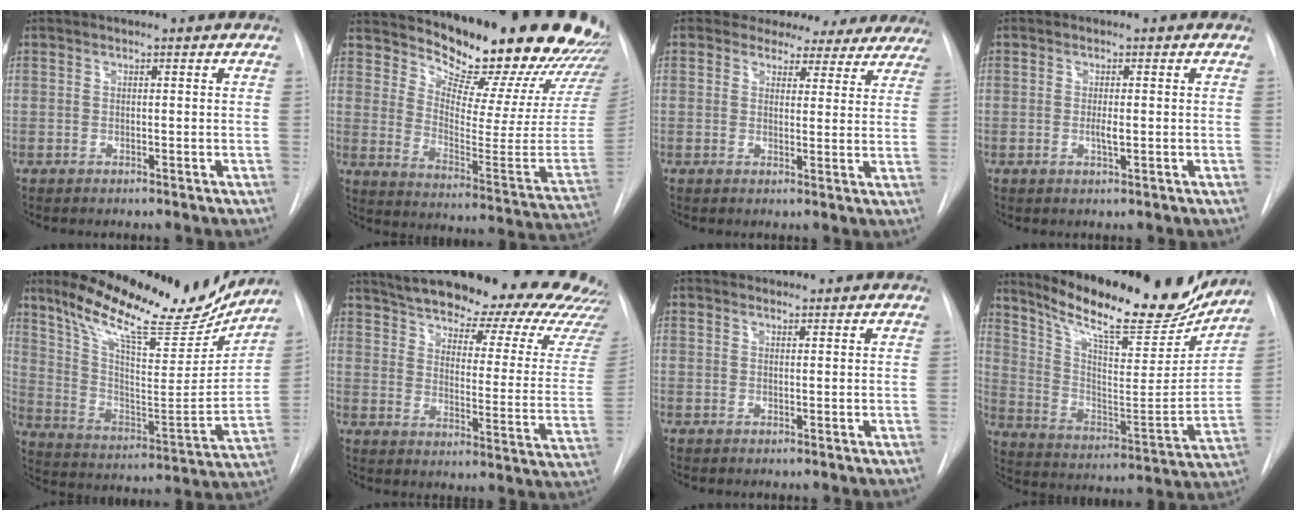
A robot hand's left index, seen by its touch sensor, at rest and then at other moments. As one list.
[{"total": 23.4, "force": [21.1, 4.0, 9.4], "torque": [-0.139, -0.110, 0.269]}, {"total": 13.1, "force": [11.6, 5.5, 2.2], "torque": [0.000, -0.005, 0.110]}, {"total": 1.5, "force": [-0.2, 0.3, 1.5], "torque": [-0.028, -0.002, -0.004]}, {"total": 22.5, "force": [18.8, 5.0, 11.2], "torque": [-0.187, -0.021, 0.291]}, {"total": 30.8, "force": [26.3, 5.5, 15.0], "torque": [-0.206, -0.081, 0.322]}, {"total": 1.0, "force": [0.9, 0.4, -0.1], "torque": [0.001, 0.005, 0.013]}, {"total": 23.1, "force": [19.5, 5.0, 11.2], "torque": [-0.179, -0.030, 0.291]}]